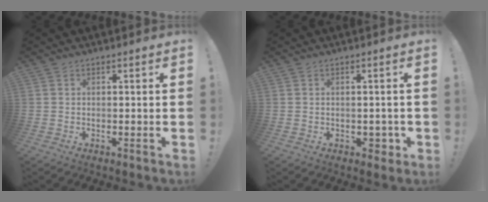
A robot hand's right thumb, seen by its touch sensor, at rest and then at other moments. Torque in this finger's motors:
{"motor_torque": [0.03, -0.01, -0.01, -0.13, 0.04]}